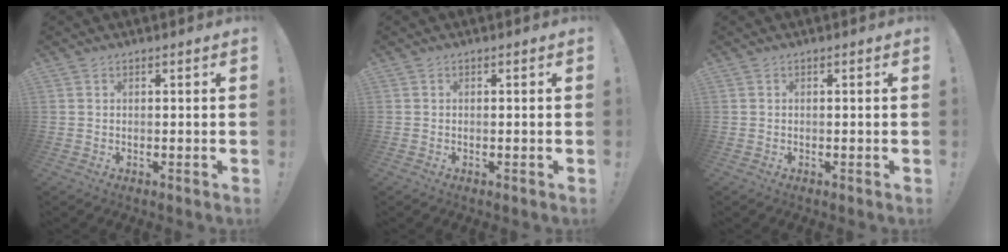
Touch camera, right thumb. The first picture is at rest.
{"total": 0.0}
{"total": 0.0}